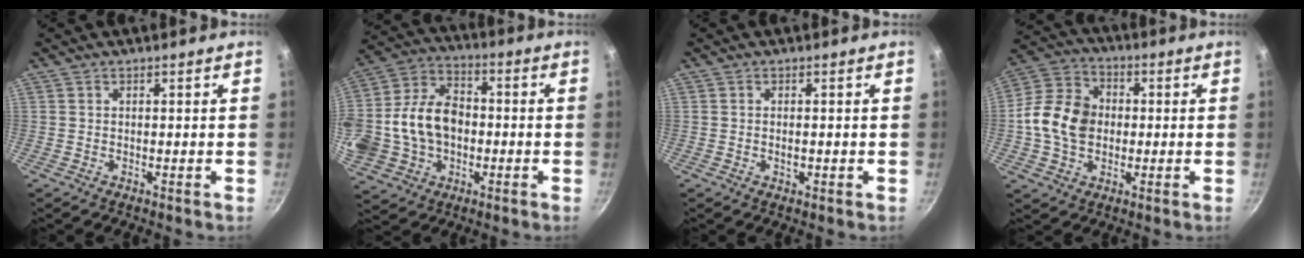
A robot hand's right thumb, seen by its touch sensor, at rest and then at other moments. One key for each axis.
{"total": 21.5, "fx": -2.0, "fy": 16.1, "fz": 14.2, "tx": -0.287, "ty": 0.044, "tz": -0.035}
{"total": 1.4, "fx": -0.3, "fy": 0.7, "fz": 1.2, "tx": -0.020, "ty": 0.001, "tz": -0.005}
{"total": 13.4, "fx": -0.5, "fy": 10.5, "fz": 8.4, "tx": -0.130, "ty": 0.020, "tz": -0.025}